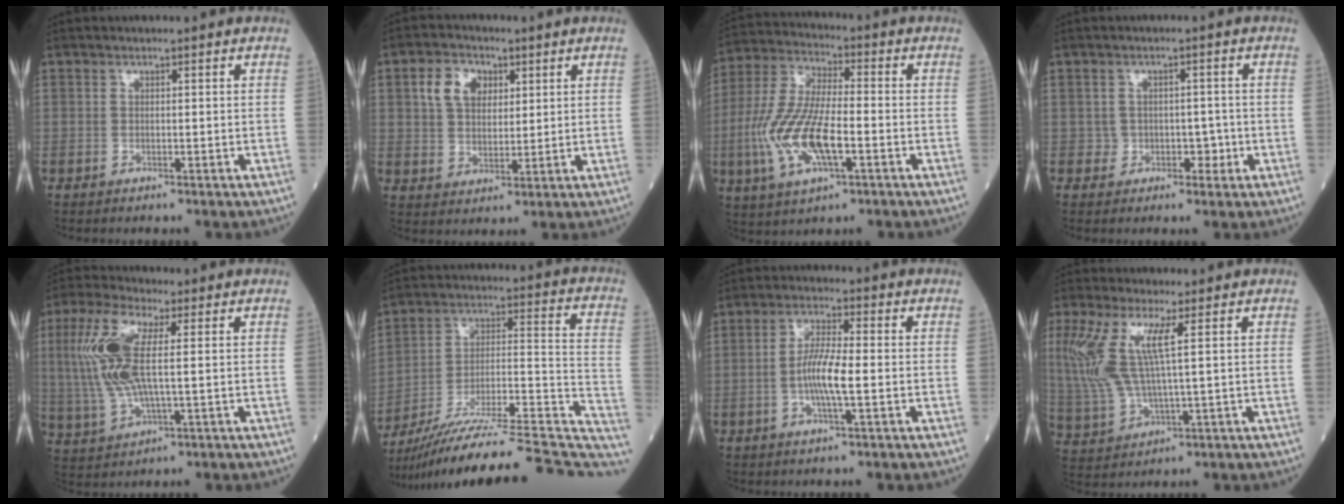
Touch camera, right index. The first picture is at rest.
{"total": 6.7, "force": [2.6, 4.6, 4.2], "torque": [-0.088, 0.018, 0.054]}
{"total": 13.9, "force": [-3.6, 4.1, 12.8], "torque": [-0.282, -0.005, -0.064]}
{"total": 2.8, "force": [-0.6, 2.4, 1.2], "torque": [-0.006, 0.008, -0.004]}
{"total": 11.3, "force": [2.1, 2.8, 10.7], "torque": [-0.261, 0.009, 0.044]}
{"total": 29.7, "force": [-25.1, 2.0, 15.7], "torque": [-0.178, -0.001, -0.371]}
{"total": 6.5, "force": [-1.0, 0.6, 6.4], "torque": [-0.130, 0.000, -0.022]}
{"total": 10.1, "force": [2.9, 1.7, 9.5], "torque": [-0.243, 0.005, 0.062]}